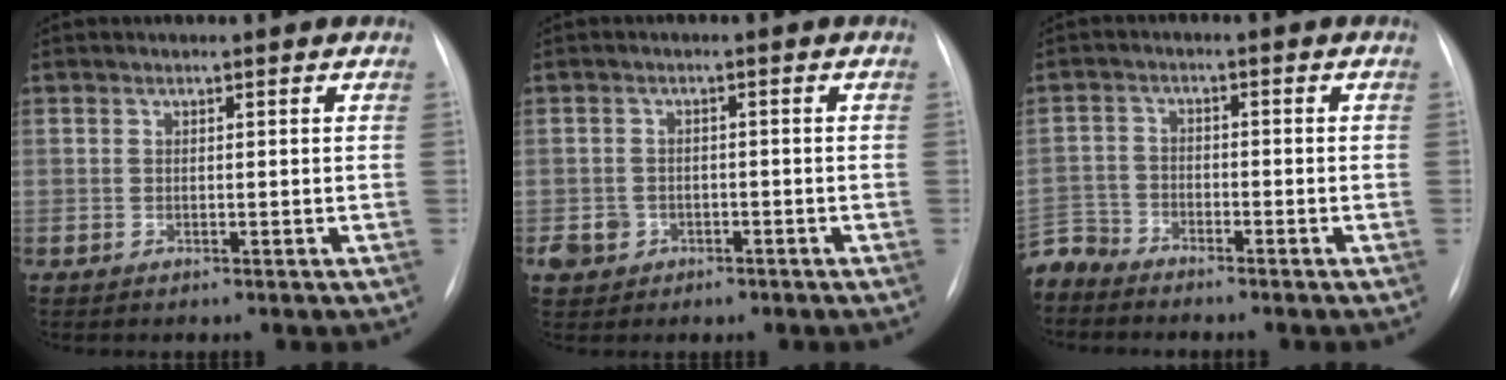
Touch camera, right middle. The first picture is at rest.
{"total": 3.3, "force": [-1.5, 2.9, 0.4], "torque": [-0.002, 0.011, -0.020]}
{"total": 5.2, "force": [-5.0, 1.3, -0.3], "torque": [0.009, -0.006, -0.102]}